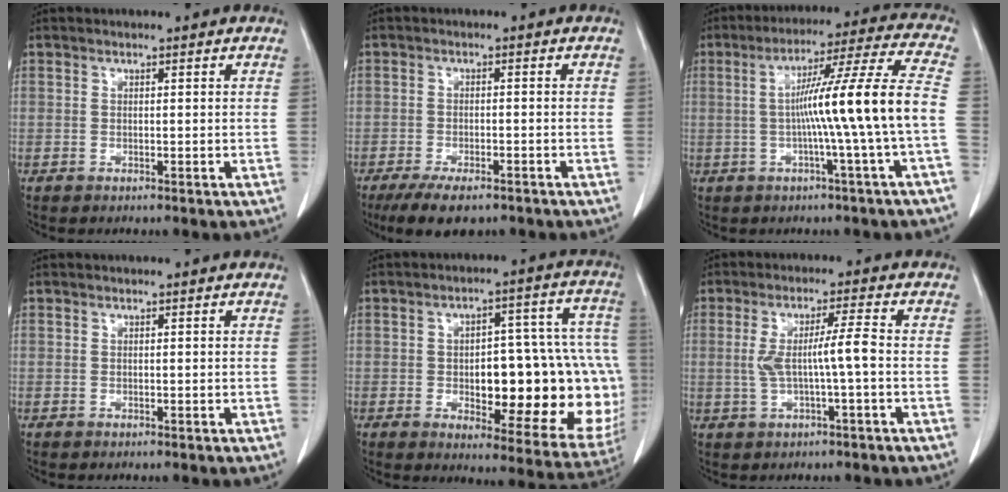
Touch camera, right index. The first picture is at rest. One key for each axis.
{"total": 7.3, "fx": -5.4, "fy": 2.6, "fz": 4.3, "tx": -0.068, "ty": -0.010, "tz": -0.085}
{"total": 13.7, "fx": -1.7, "fy": -2.5, "fz": 13.4, "tx": -0.206, "ty": 0.011, "tz": -0.028}
{"total": 0.0}
{"total": 23.5, "fx": -2.5, "fy": 8.4, "fz": 21.8, "tx": -0.197, "ty": 0.039, "tz": -0.003}
{"total": 5.8, "fx": -0.4, "fy": -0.1, "fz": 5.8, "tx": -0.111, "ty": 0.010, "tz": -0.005}